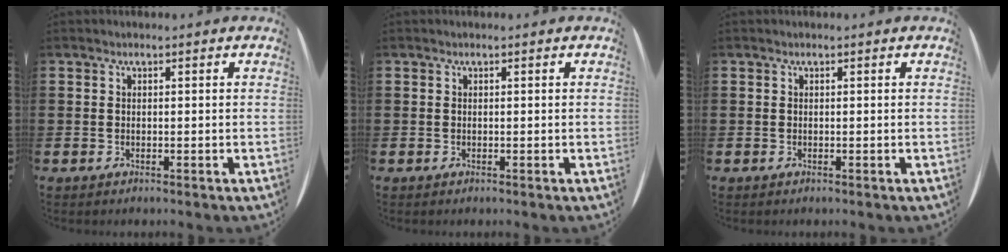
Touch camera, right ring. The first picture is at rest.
{"total": 0.0}
{"total": 0.0}